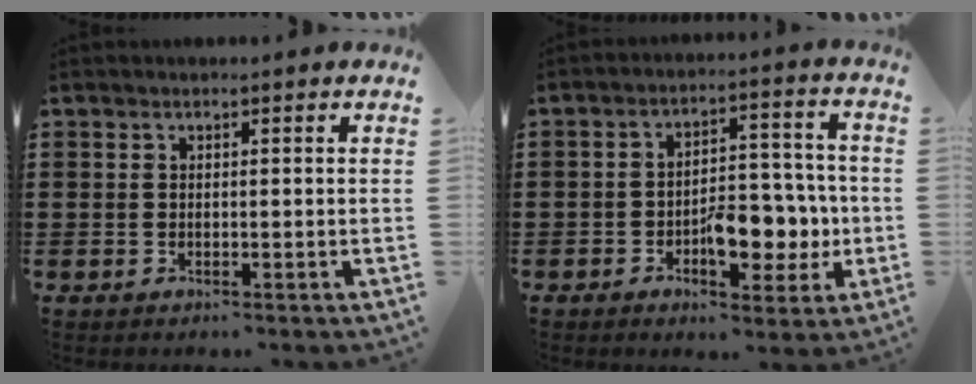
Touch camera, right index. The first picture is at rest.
{"total": 8.2, "force": [-2.4, 4.7, 6.3], "torque": [-0.081, 0.006, -0.043]}